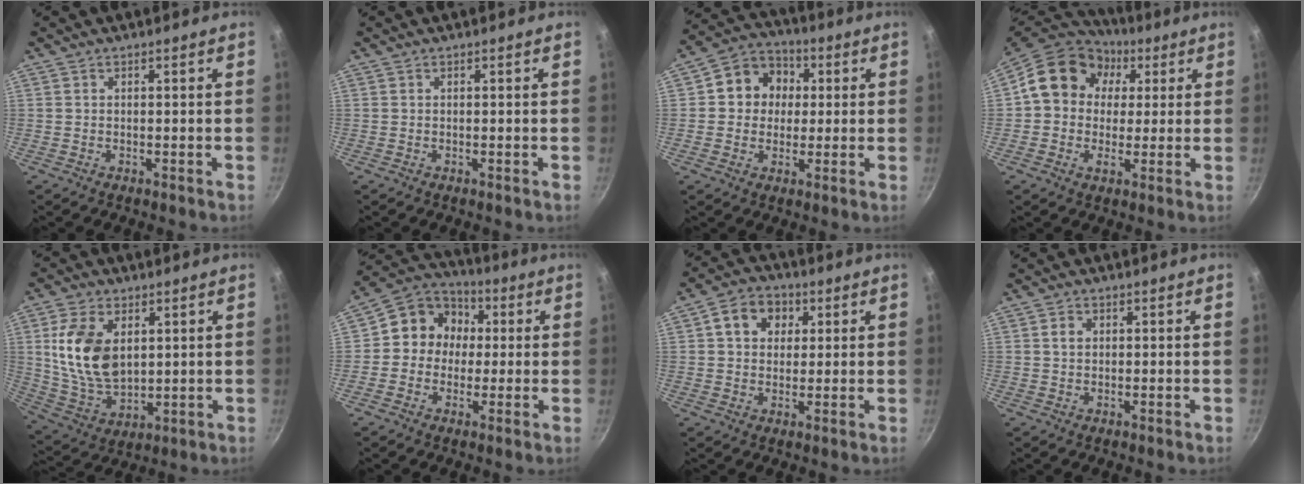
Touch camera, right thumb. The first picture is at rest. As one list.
[{"total": 0.0}, {"total": 10.0, "force": [1.5, 9.0, 4.2], "torque": [-0.033, 0.015, 0.005]}, {"total": 15.6, "force": [3.7, 12.9, 8.0], "torque": [-0.113, 0.016, 0.042]}, {"total": 14.7, "force": [3.2, 9.3, 10.9], "torque": [-0.189, -0.022, 0.074]}, {"total": 10.9, "force": [0.8, 9.8, 4.6], "torque": [-0.031, 0.024, -0.010]}, {"total": 8.5, "force": [2.6, 6.7, 4.4], "torque": [-0.045, 0.006, 0.030]}, {"total": 2.2, "force": [0.5, 1.7, 1.2], "torque": [-0.015, 0.005, 0.006]}]